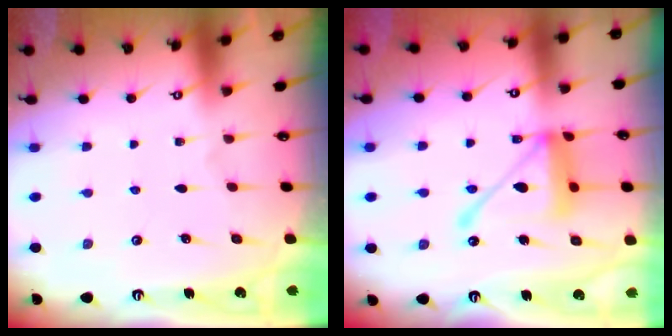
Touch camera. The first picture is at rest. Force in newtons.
{"total": 14.8, "press": 14.7, "slide": 1.5}